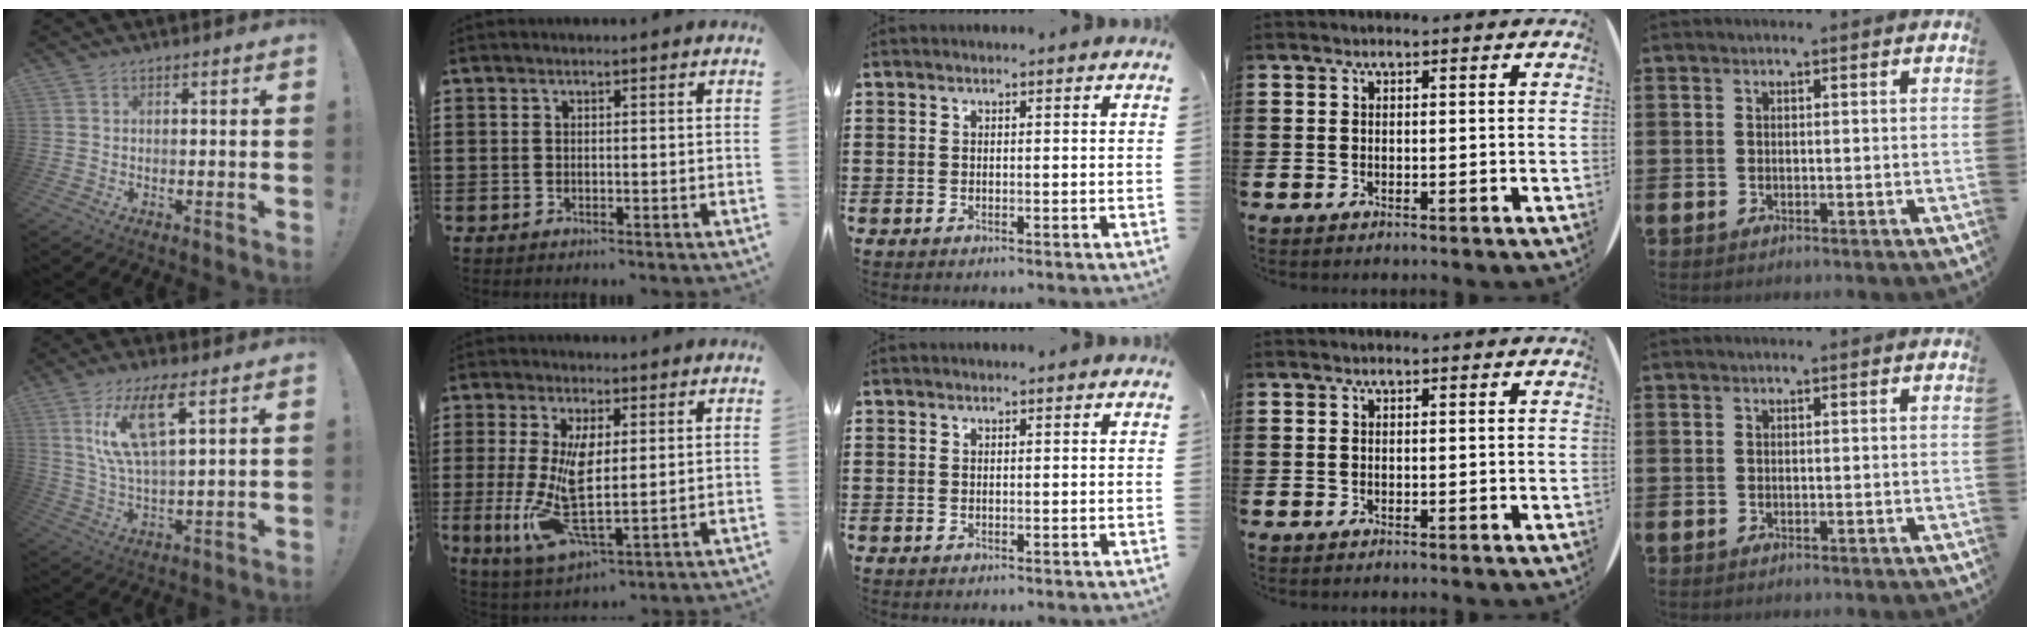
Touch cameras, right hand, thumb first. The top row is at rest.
{"thumb": {"total": 13.8, "force": [7.0, 4.4, 11.1], "torque": [-0.221, -0.010, 0.118]}, "index": {"total": 9.9, "force": [1.0, 3.8, 9.1], "torque": [-0.189, -0.017, 0.019]}}